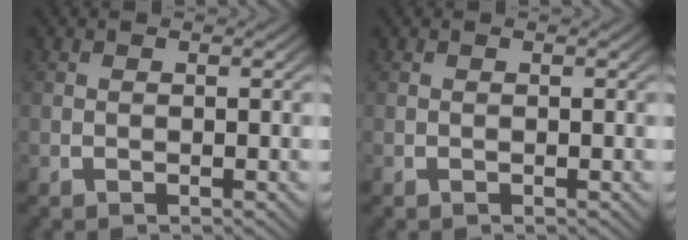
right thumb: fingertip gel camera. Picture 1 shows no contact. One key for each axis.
{"total": 0.0}